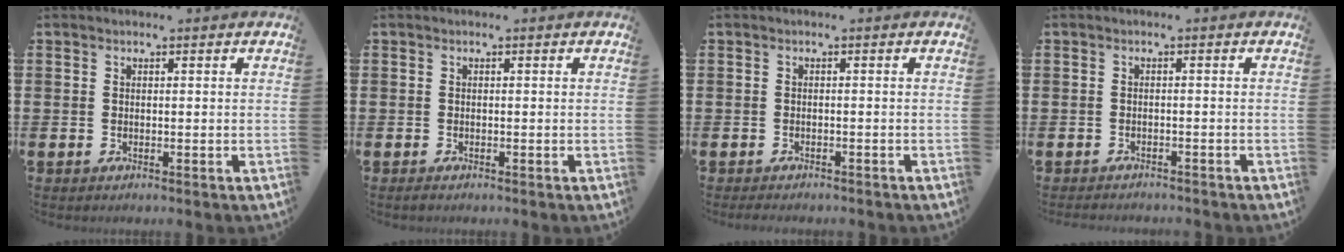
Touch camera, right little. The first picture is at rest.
{"total": 0.0}
{"total": 0.6, "force": [-0.6, -0.1, -0.1], "torque": [0.001, -0.003, -0.011]}
{"total": 0.9, "force": [-0.8, -0.1, -0.4], "torque": [0.005, -0.001, -0.016]}